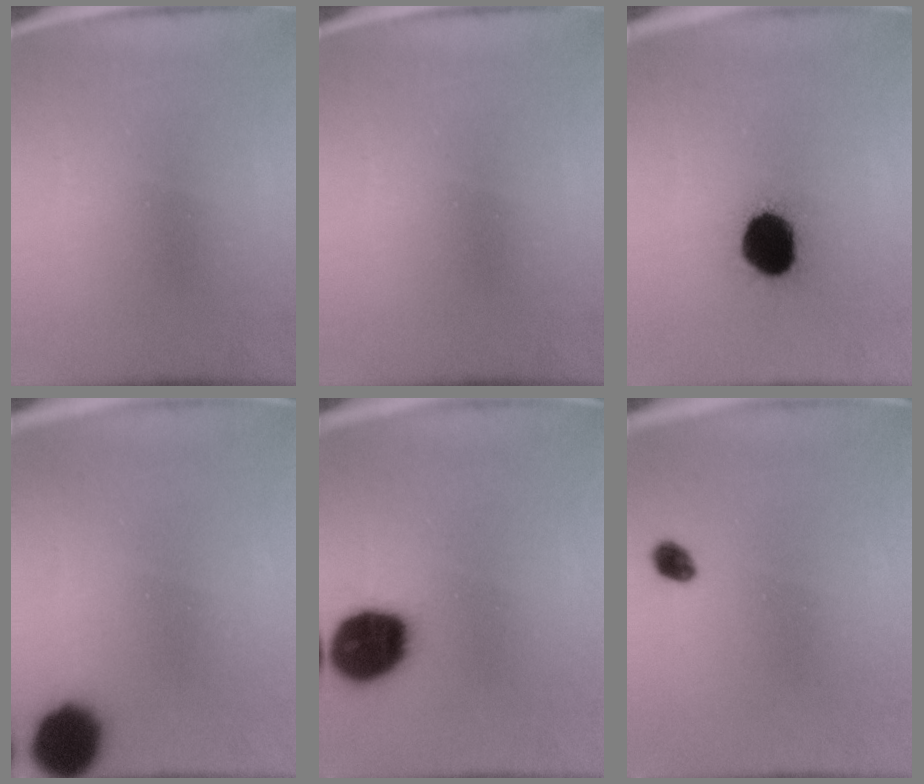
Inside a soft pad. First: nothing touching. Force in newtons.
{"total": 0.0}
{"total": 14.5}
{"total": 9.7}
{"total": 15.8}
{"total": 2.0}